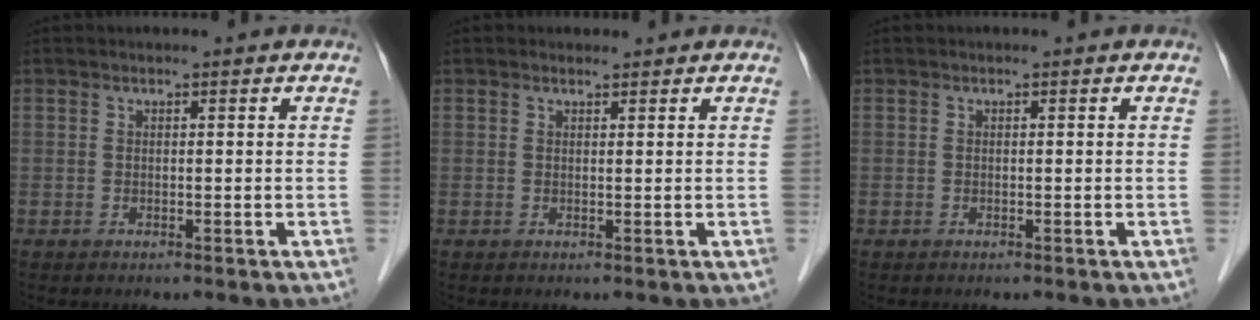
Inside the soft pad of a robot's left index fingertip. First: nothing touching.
{"total": 0.6, "force": [0.5, 0.4, 0.0], "torque": [-0.006, 0.000, 0.006]}
{"total": 0.0}